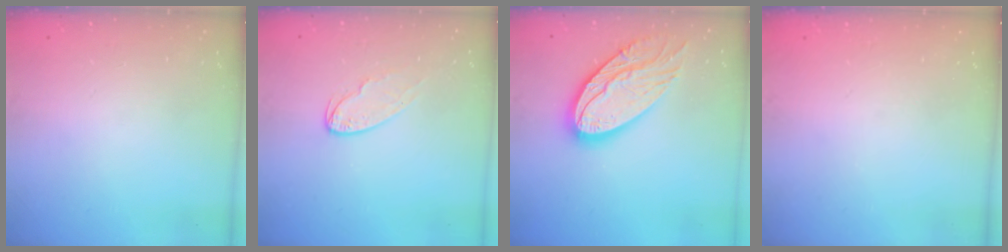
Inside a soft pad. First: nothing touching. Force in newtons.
{"total": 6.3, "press": 6.3, "slide": 0.4}
{"total": 19.0, "press": 18.9, "slide": 1.5}
{"total": 0.0}